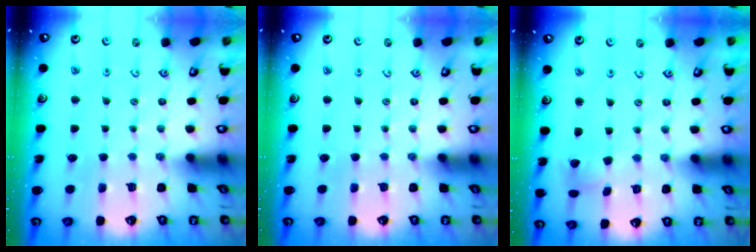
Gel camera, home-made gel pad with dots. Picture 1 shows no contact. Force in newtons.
{"total": 0.0}
{"total": 3.5, "press": 3.5, "slide": 0.4}